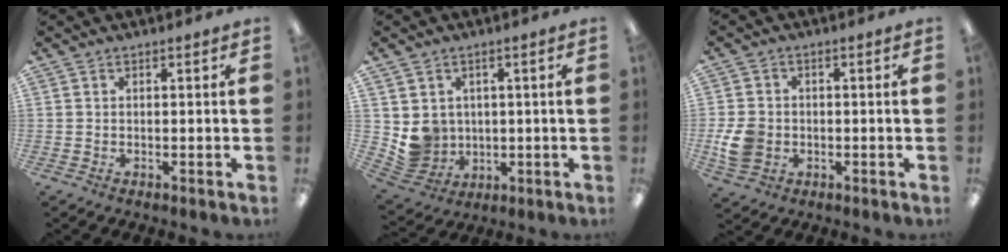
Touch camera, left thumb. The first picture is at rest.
{"total": 6.7, "force": [2.0, 6.3, 0.9], "torque": [-0.038, -0.010, 0.052]}
{"total": 6.7, "force": [-1.3, 5.5, 3.6], "torque": [-0.070, 0.008, -0.019]}